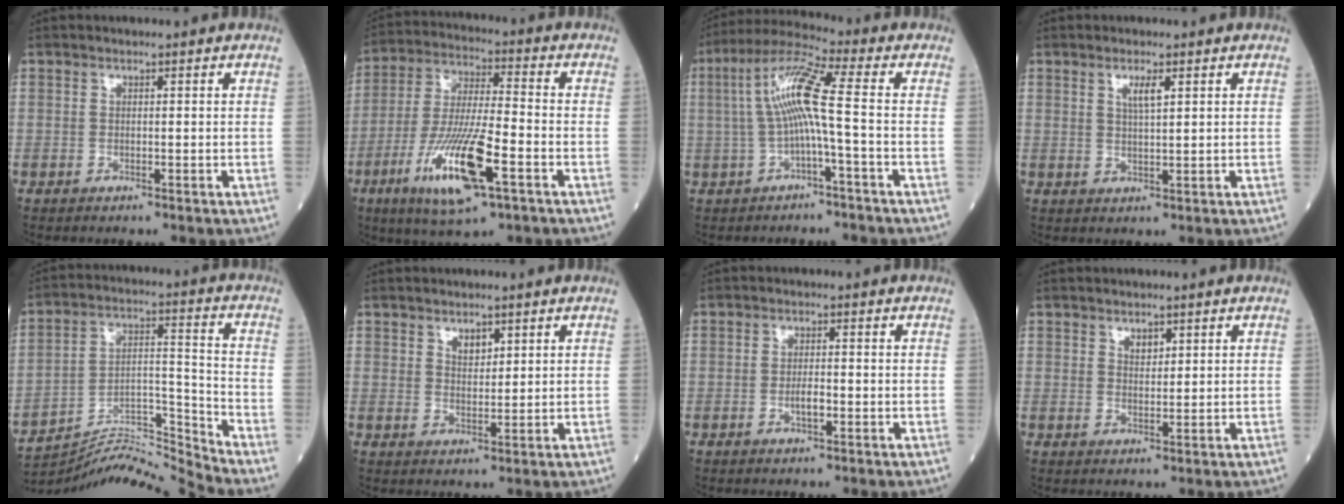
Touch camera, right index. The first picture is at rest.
{"total": 14.9, "force": [-6.3, 2.4, 13.3], "torque": [-0.268, -0.022, -0.112]}
{"total": 9.0, "force": [-0.4, -0.2, 9.0], "torque": [-0.180, 0.030, -0.009]}
{"total": 2.6, "force": [1.3, 0.3, 2.3], "torque": [-0.046, -0.001, 0.023]}
{"total": 13.6, "force": [-13.2, -3.4, 0.3], "torque": [-0.007, 0.044, -0.230]}
{"total": 2.5, "force": [1.6, 1.3, 1.4], "torque": [-0.026, -0.002, 0.031]}
{"total": 2.1, "force": [-0.7, 0.5, 1.9], "torque": [-0.032, 0.002, -0.012]}
{"total": 1.8, "force": [1.1, 0.9, 1.0], "torque": [-0.019, -0.001, 0.022]}